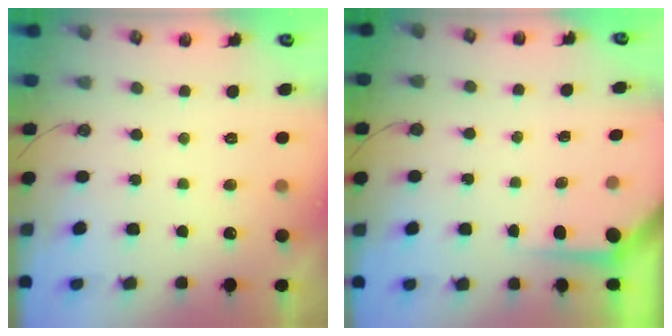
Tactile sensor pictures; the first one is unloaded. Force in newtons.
{"total": 3.6, "press": 3.6, "slide": 0.4}